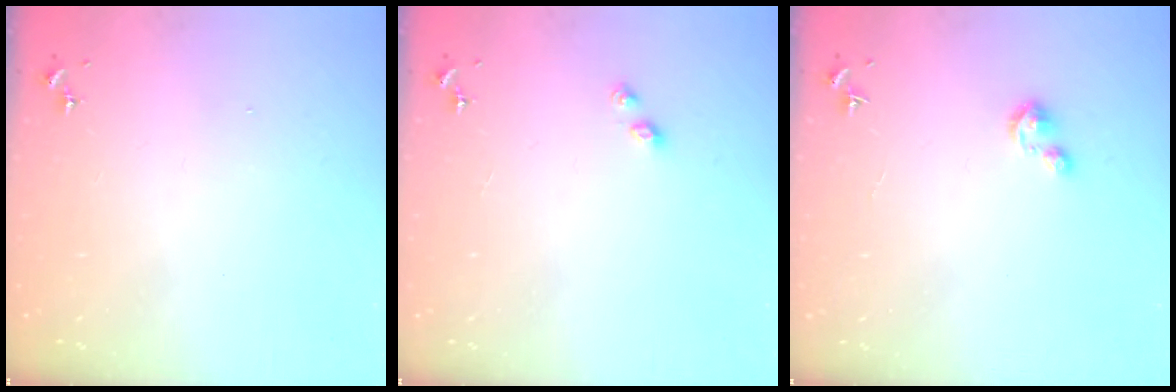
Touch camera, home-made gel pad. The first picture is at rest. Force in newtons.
{"total": 3.2, "press": 3.2, "slide": 0.6}
{"total": 2.7, "press": 2.7, "slide": 0.3}